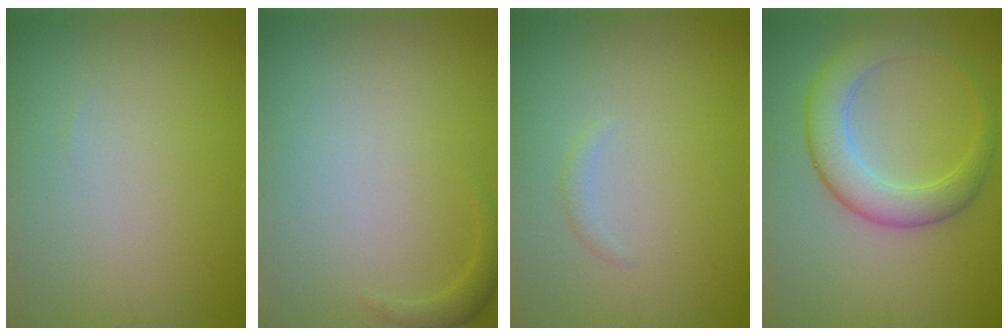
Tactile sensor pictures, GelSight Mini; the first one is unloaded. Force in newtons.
{"total": 1.0, "press": 1.0, "slide": 0.1}
{"total": 0.7, "press": 0.7, "slide": 0.0}
{"total": 4.8, "press": 4.8, "slide": 0.1}